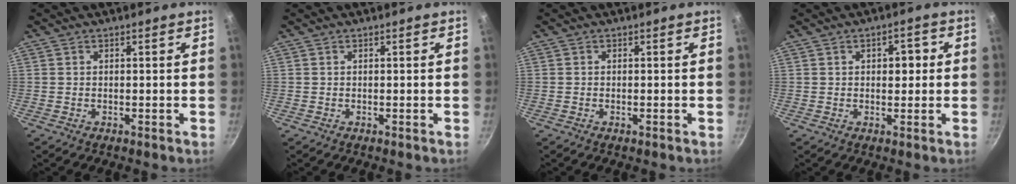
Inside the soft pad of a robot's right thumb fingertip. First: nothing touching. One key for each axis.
{"total": 0.0}
{"total": 0.5, "fx": -0.2, "fy": 0.2, "fz": 0.4, "tx": -0.006, "ty": 0.002, "tz": -0.006}
{"total": 4.4, "fx": 0.8, "fy": 2.6, "fz": 3.4, "tx": -0.027, "ty": 0.006, "tz": 0.008}